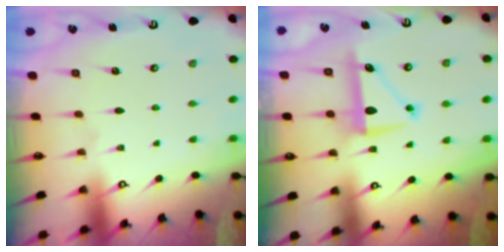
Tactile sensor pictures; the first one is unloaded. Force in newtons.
{"total": 8.3, "press": 8.3, "slide": 0.4}